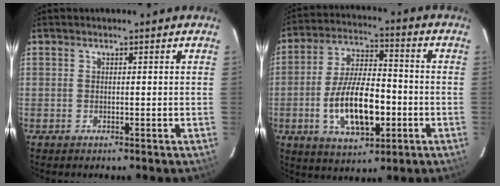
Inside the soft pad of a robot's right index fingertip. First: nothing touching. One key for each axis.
{"total": 14.8, "fx": -3.9, "fy": 6.5, "fz": 12.8, "tx": -0.248, "ty": 0.002, "tz": -0.059}